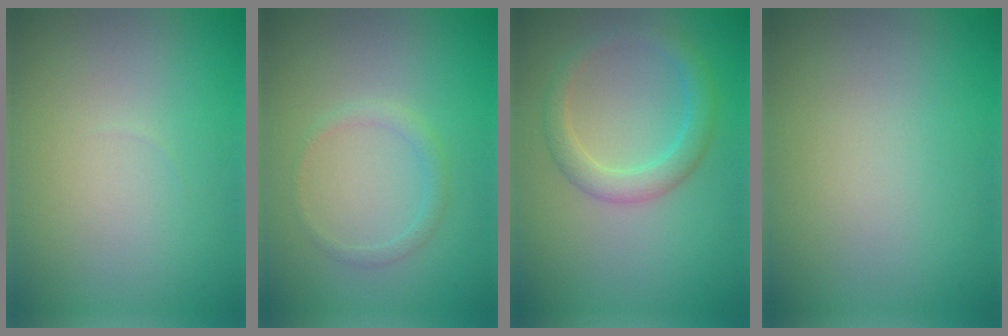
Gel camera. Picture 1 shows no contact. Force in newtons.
{"total": 1.2, "press": 1.2, "slide": 0.0}
{"total": 2.8, "press": 2.8, "slide": 0.1}
{"total": 0.0}